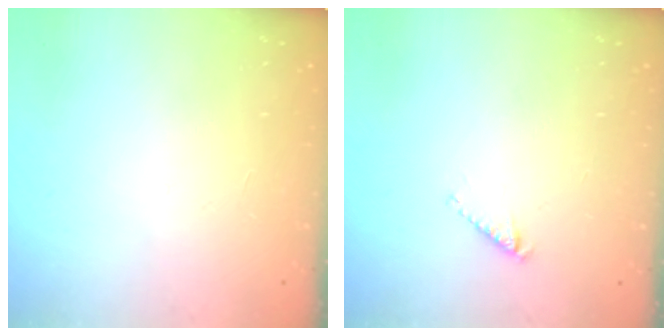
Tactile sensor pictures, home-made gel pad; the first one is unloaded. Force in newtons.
{"total": 2.4, "press": 2.4, "slide": 0.5}